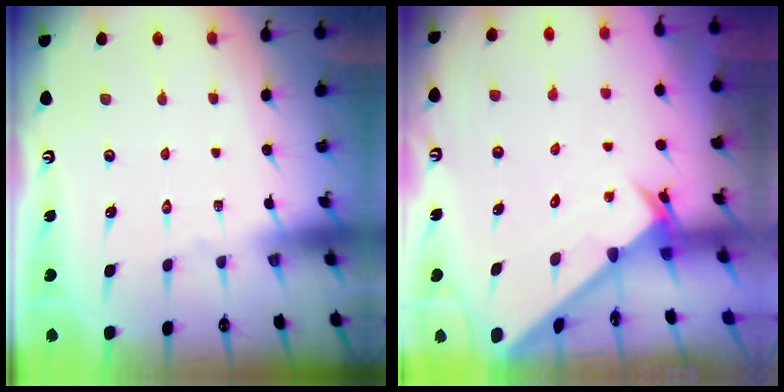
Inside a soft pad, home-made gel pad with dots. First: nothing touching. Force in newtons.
{"total": 2.4, "press": 2.4, "slide": 0.2}